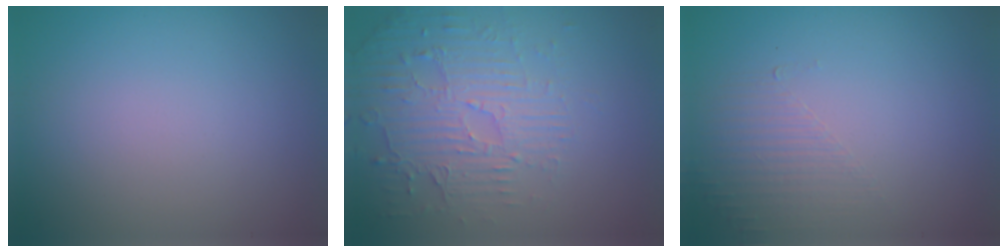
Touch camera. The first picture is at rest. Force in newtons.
{"total": 5.9, "press": 3.7, "slide": 4.6}
{"total": 1.6, "press": 0.4, "slide": 1.5}